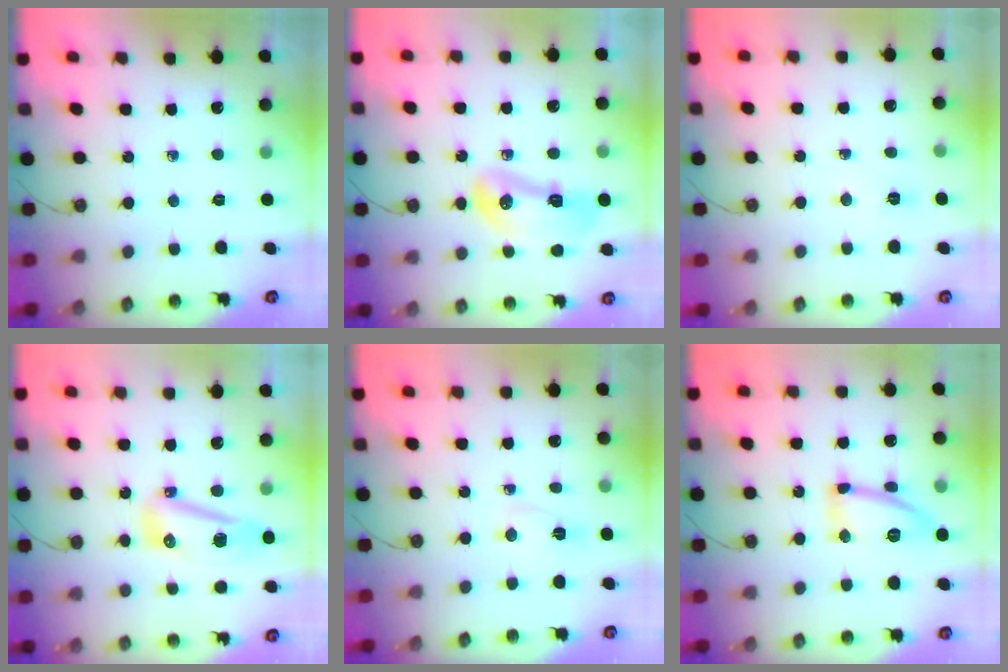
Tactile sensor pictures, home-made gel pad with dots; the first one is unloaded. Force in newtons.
{"total": 14.8, "press": 12.3, "slide": 8.2}
{"total": 3.5, "press": 3.4, "slide": 0.4}
{"total": 14.0, "press": 11.8, "slide": 7.5}
{"total": 2.2, "press": 2.1, "slide": 0.6}
{"total": 14.5, "press": 14.4, "slide": 1.1}